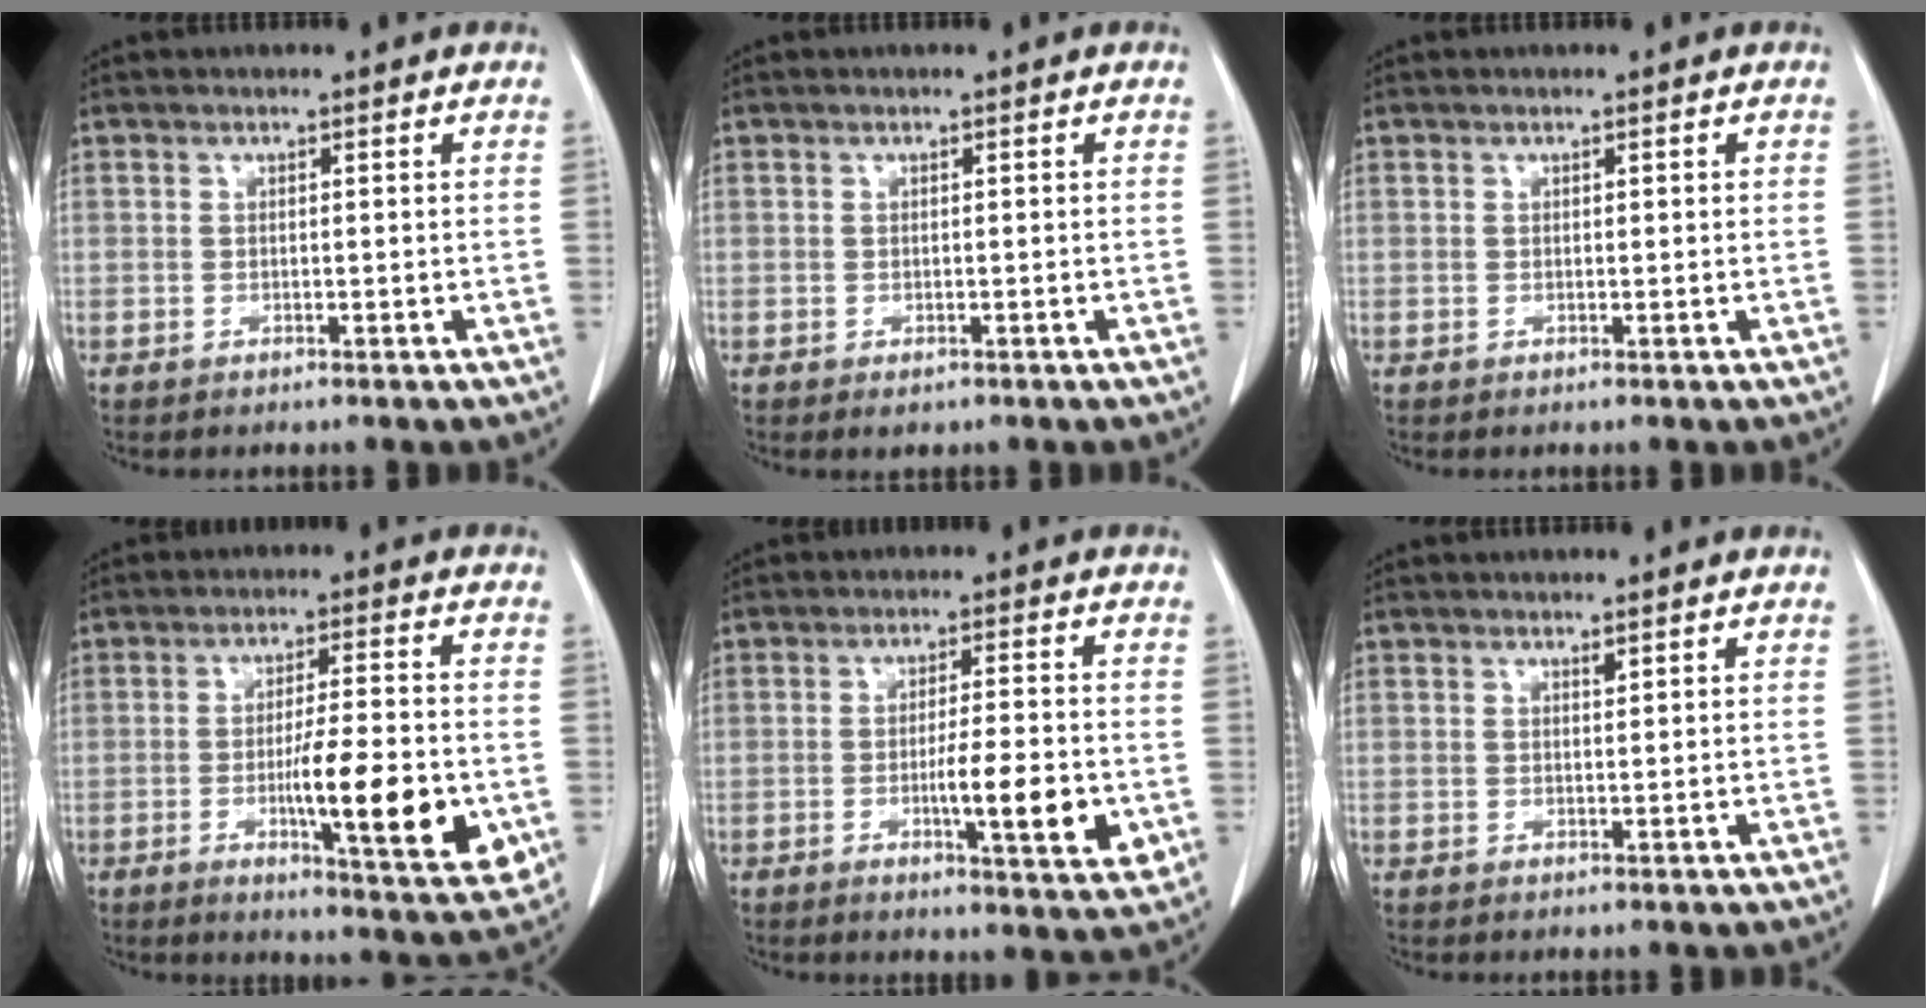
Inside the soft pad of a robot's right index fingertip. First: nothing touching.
{"total": 1.0, "force": [-0.6, 0.7, 0.5], "torque": [-0.007, 0.000, -0.003]}
{"total": 0.0}
{"total": 14.8, "force": [-3.4, 2.0, 14.3], "torque": [-0.208, -0.020, -0.047]}
{"total": 9.5, "force": [-2.4, 1.2, 9.1], "torque": [-0.132, -0.013, -0.036]}
{"total": 0.6, "force": [0.5, 0.1, 0.3], "torque": [-0.009, -0.005, 0.008]}